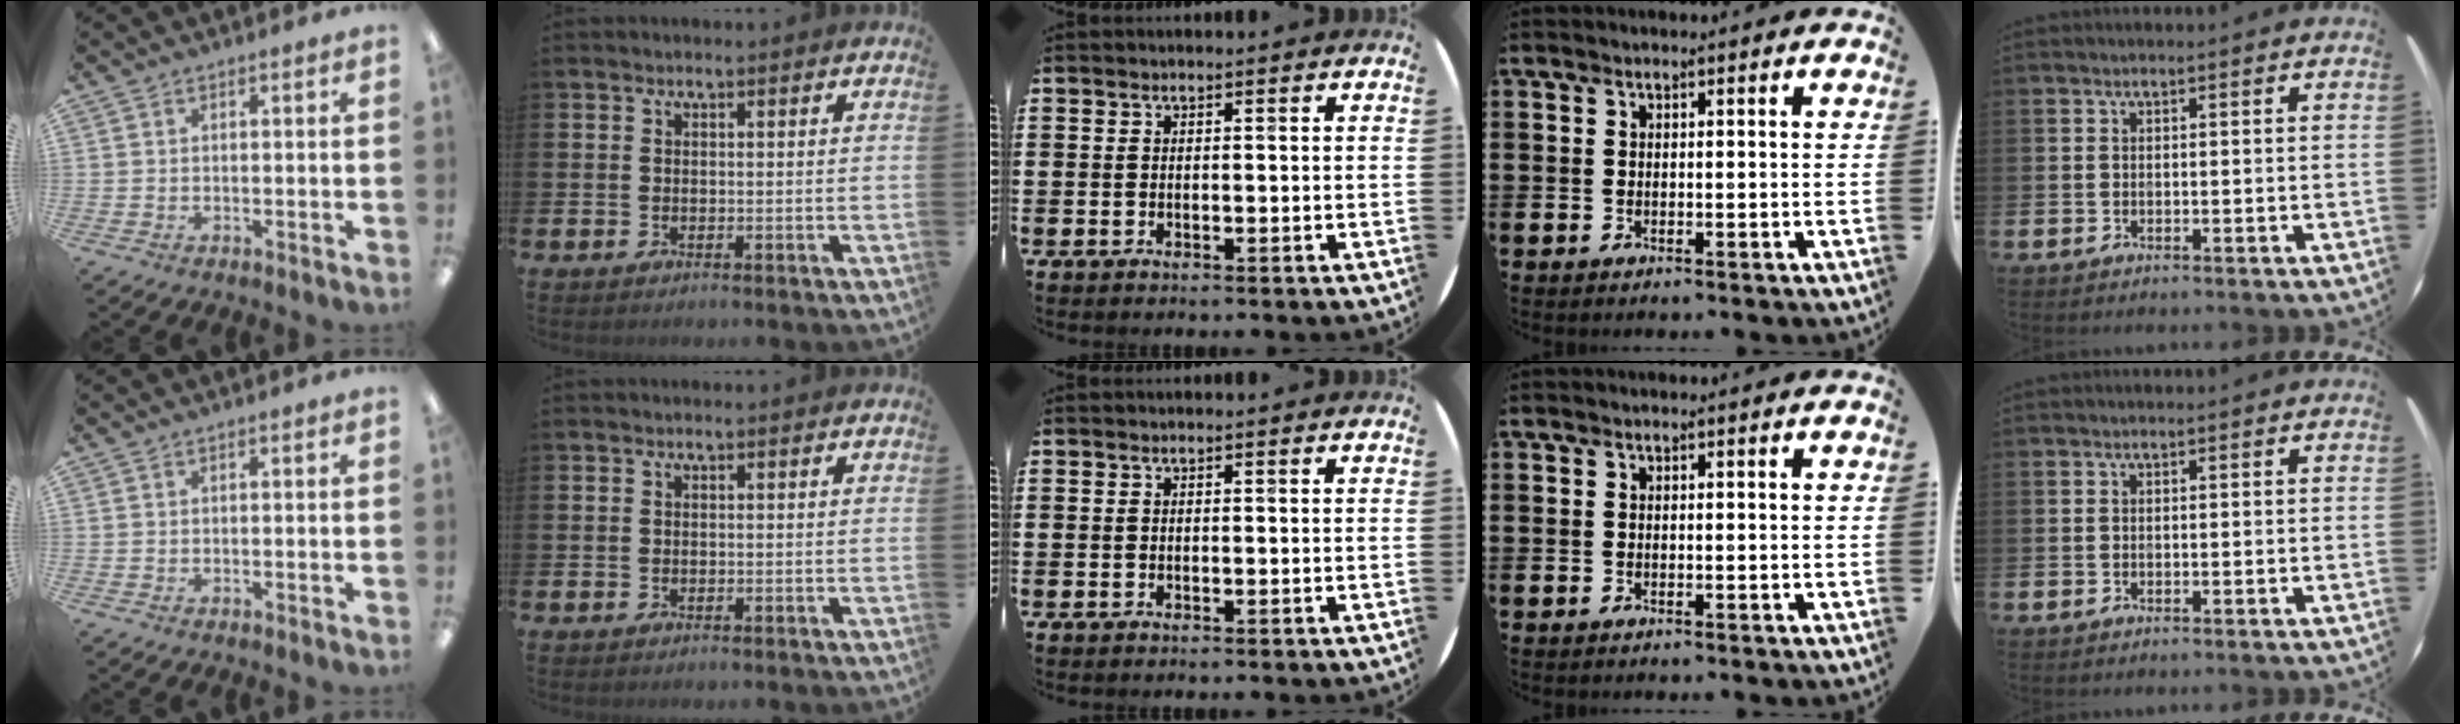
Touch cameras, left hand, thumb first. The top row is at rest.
{}